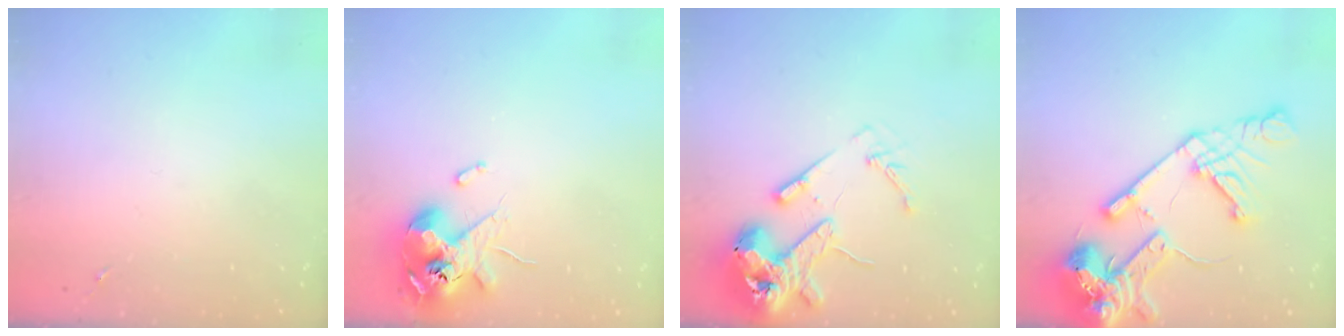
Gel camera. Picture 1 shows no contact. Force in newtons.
{"total": 12.1, "press": 12.0, "slide": 2.0}
{"total": 14.8, "press": 14.6, "slide": 2.1}
{"total": 20.4, "press": 20.2, "slide": 2.9}